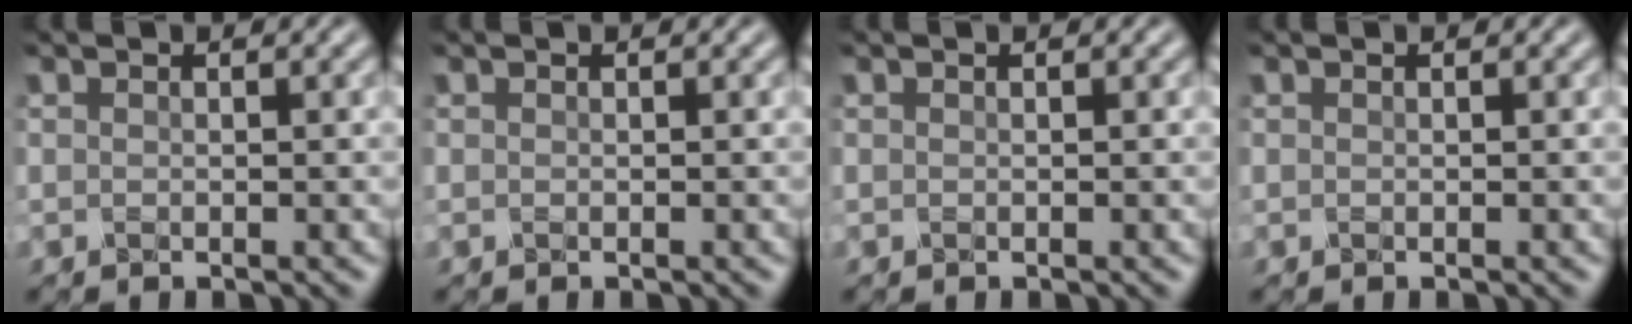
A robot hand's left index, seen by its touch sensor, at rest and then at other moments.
{"total": 0.0}
{"total": 0.0}
{"total": 0.0}